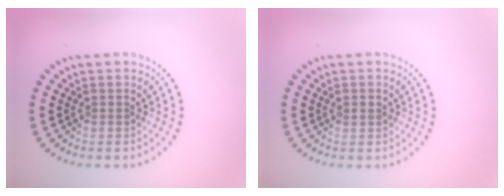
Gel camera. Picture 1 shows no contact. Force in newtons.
{"total": 1.0, "press": 1.0, "slide": 0.2}